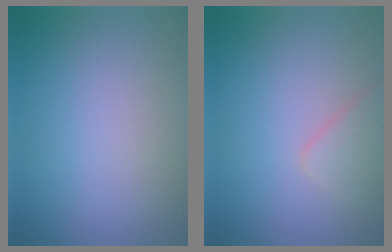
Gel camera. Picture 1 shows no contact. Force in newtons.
{"total": 1.8, "press": 1.8, "slide": 0.1}